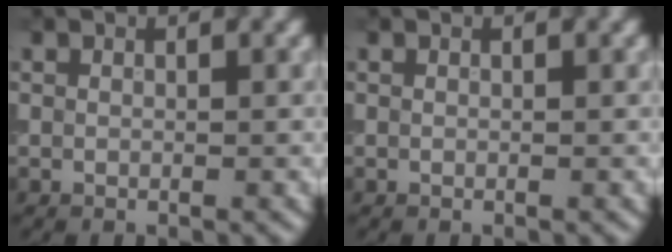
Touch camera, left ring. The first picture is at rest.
{"total": 0.0}